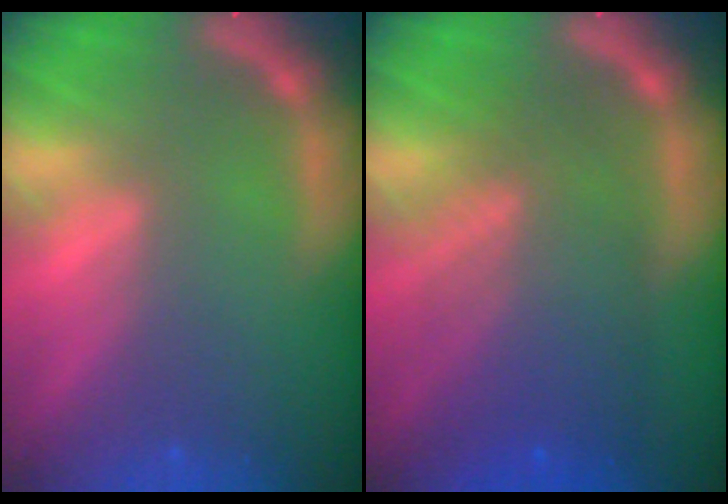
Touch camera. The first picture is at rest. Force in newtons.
{"total": 8.1}